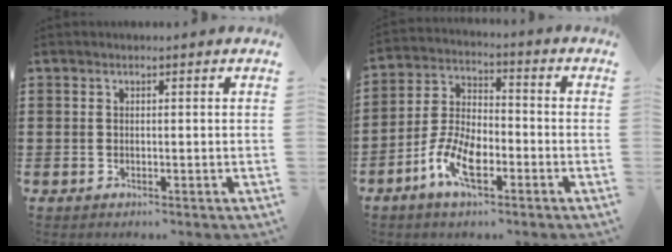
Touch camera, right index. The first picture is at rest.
{"total": 8.0, "force": [-4.1, 3.7, 5.8], "torque": [-0.142, -0.002, -0.083]}